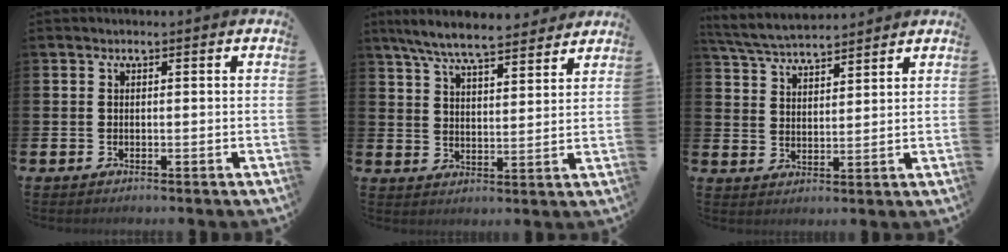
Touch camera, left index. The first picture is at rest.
{"total": 7.7, "force": [7.2, 1.1, 2.5], "torque": [-0.073, -0.033, 0.130]}
{"total": 5.2, "force": [5.0, 0.7, 0.9], "torque": [-0.044, -0.023, 0.092]}